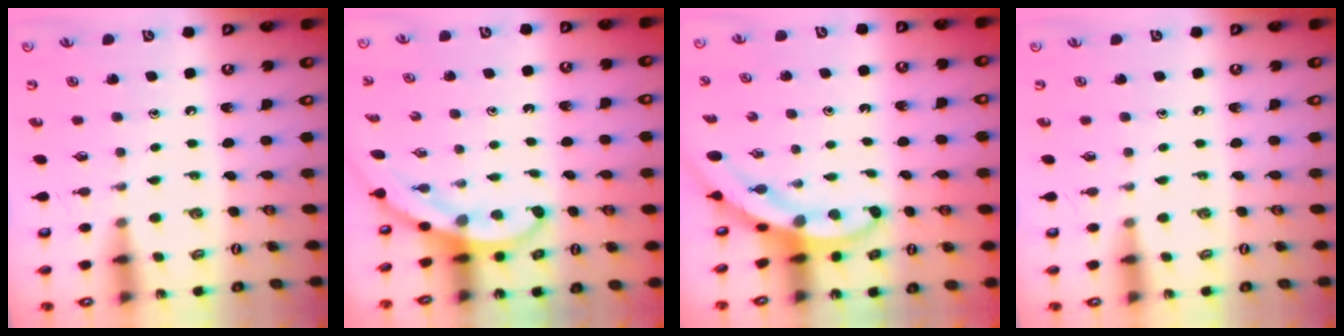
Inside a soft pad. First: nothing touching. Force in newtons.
{"total": 3.4, "press": 3.4, "slide": 0.1}
{"total": 3.3, "press": 3.3, "slide": 0.2}
{"total": 0.0}